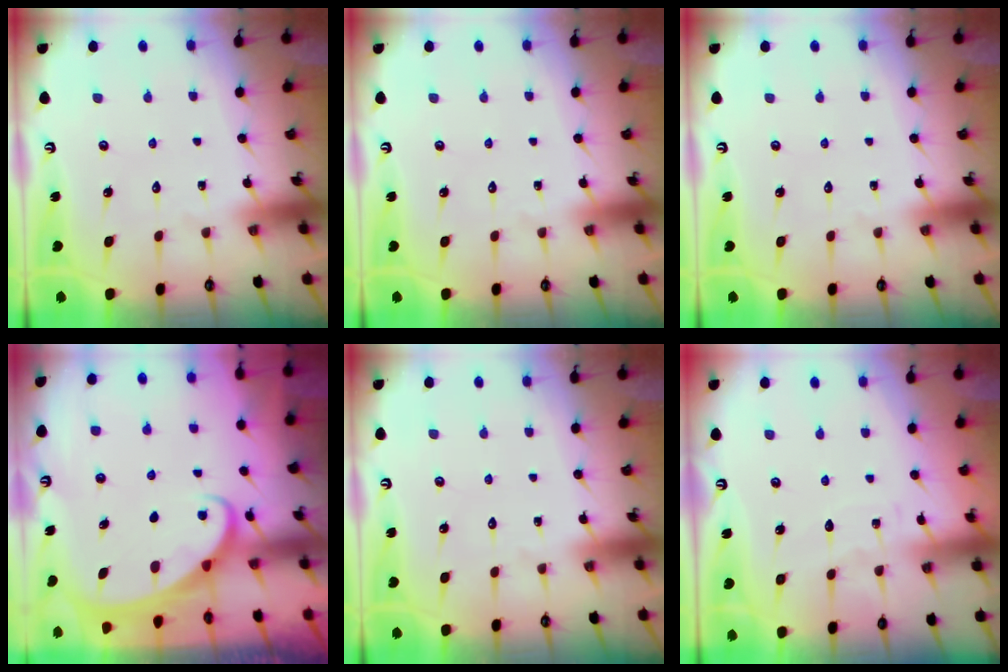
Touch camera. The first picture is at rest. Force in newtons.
{"total": 0.0}
{"total": 0.0}
{"total": 2.2, "press": 2.2, "slide": 0.0}
{"total": 0.0}
{"total": 2.1, "press": 2.1, "slide": 0.2}